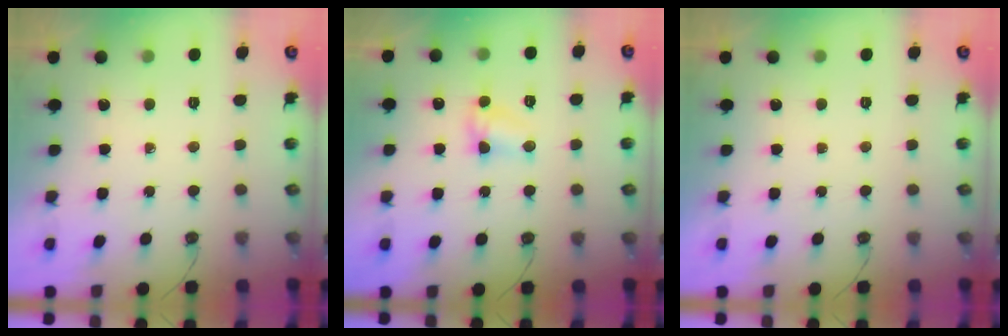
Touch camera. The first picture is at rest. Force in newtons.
{"total": 5.1, "press": 5.1, "slide": 0.5}
{"total": 0.0}